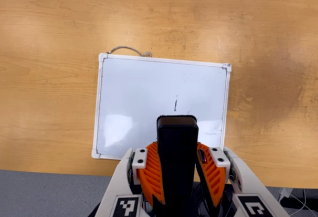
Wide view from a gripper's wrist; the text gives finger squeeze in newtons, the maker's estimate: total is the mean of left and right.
{"total": 6.5, "left": 5.7, "right": 7.2}